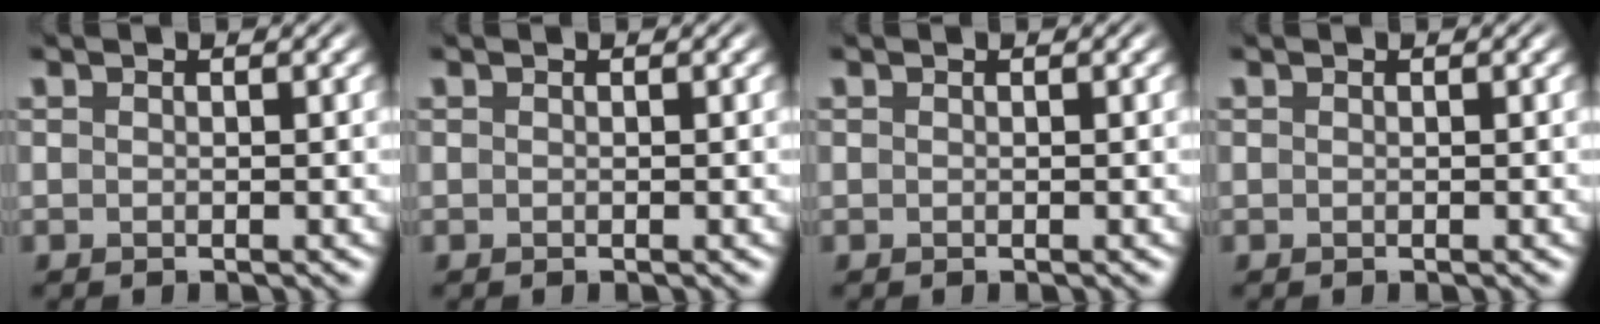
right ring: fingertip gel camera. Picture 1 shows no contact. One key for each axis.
{"total": 0.0}
{"total": 0.0}
{"total": 0.0}